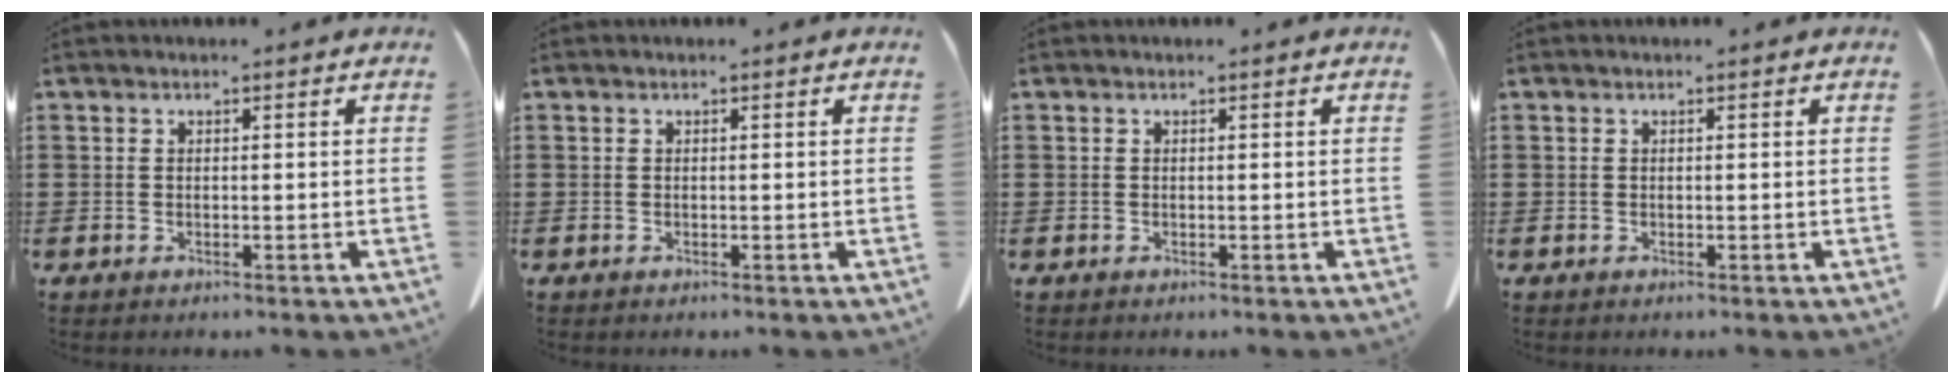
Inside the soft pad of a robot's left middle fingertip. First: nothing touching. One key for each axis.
{"total": 0.0}
{"total": 0.0}
{"total": 0.0}